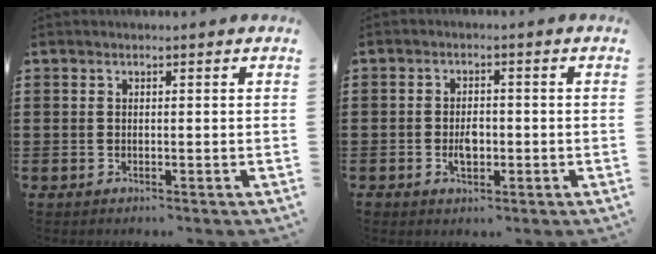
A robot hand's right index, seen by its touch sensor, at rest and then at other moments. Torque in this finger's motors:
{"motor_torque": [2.14, 0.00, 0.26, 0.13]}